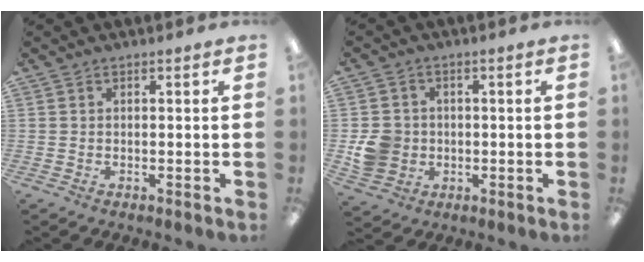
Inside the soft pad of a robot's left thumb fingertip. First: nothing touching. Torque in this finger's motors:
{"motor_torque": [-0.05, 0.07, 0.31, -0.32, 0.00]}